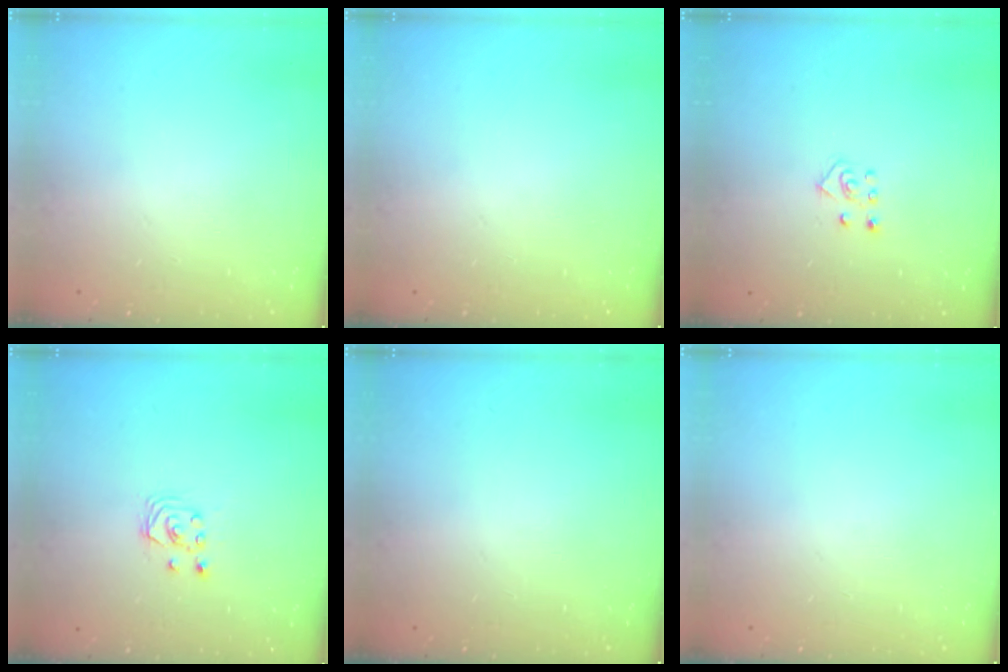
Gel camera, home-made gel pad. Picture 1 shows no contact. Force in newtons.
{"total": 0.0}
{"total": 5.0, "press": 4.9, "slide": 0.4}
{"total": 2.9, "press": 2.8, "slide": 0.3}
{"total": 0.0}
{"total": 0.0}